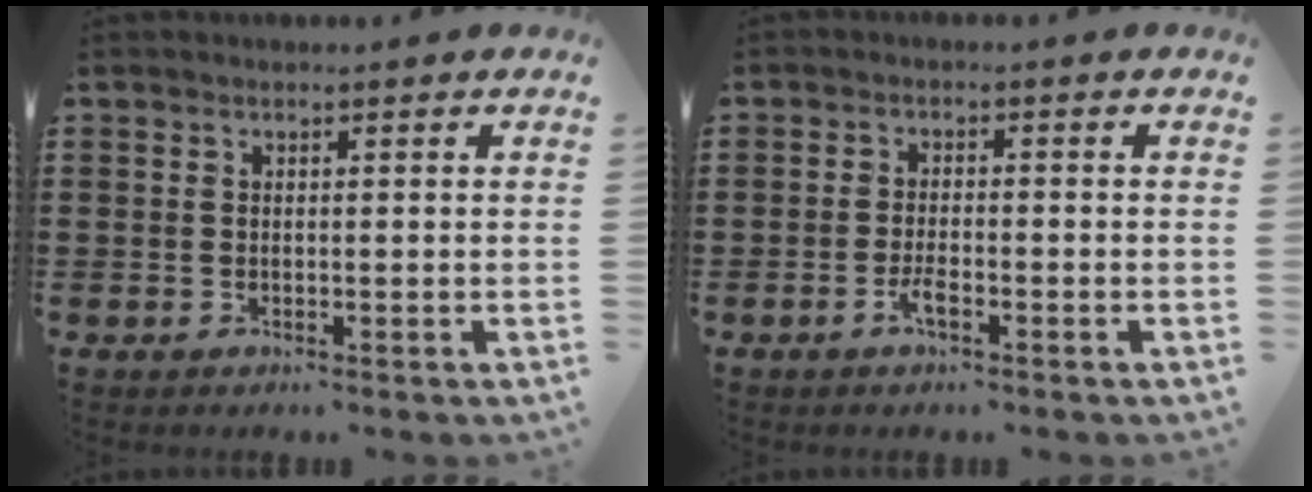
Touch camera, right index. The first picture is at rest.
{"total": 2.5, "force": [-1.4, 0.6, 2.0], "torque": [-0.042, 0.000, -0.029]}